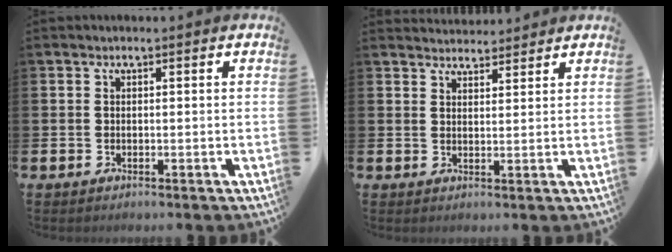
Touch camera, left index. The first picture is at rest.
{"total": 3.2, "force": [3.1, 0.6, -0.2], "torque": [0.010, -0.020, 0.054]}